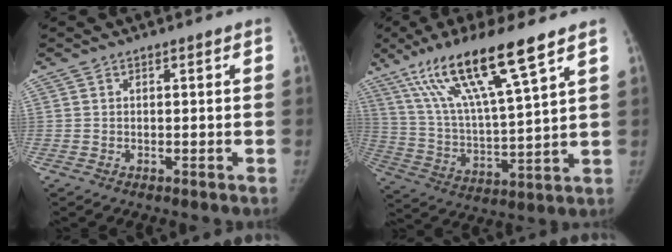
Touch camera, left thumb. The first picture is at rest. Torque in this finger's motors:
{"motor_torque": [0.70, -0.14, 1.54, -1.24, 0.47]}